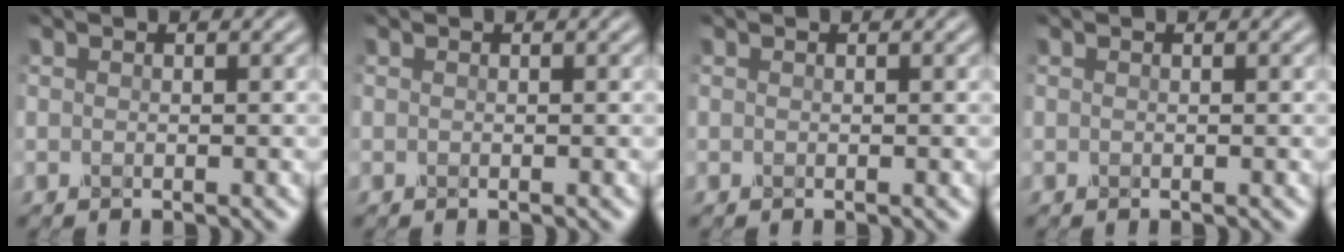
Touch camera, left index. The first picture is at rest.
{"total": 0.0}
{"total": 0.0}
{"total": 0.0}